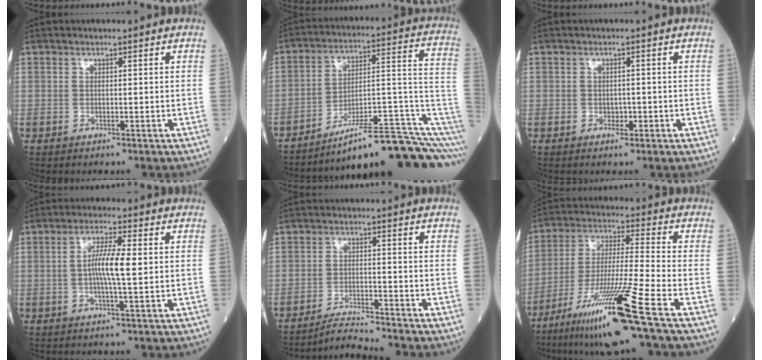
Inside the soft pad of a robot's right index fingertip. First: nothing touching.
{"total": 17.8, "force": [-11.5, 1.4, 13.6], "torque": [-0.121, 0.062, -0.167]}
{"total": 1.2, "force": [-0.6, 0.8, 0.7], "torque": [-0.008, 0.003, -0.006]}
{"total": 6.4, "force": [0.3, 0.5, 6.4], "torque": [-0.121, 0.004, 0.001]}
{"total": 4.3, "force": [-4.0, -1.5, 0.1], "torque": [-0.008, -0.016, -0.071]}
{"total": 16.9, "force": [-10.1, -1.9, 13.4], "torque": [-0.272, -0.045, -0.183]}